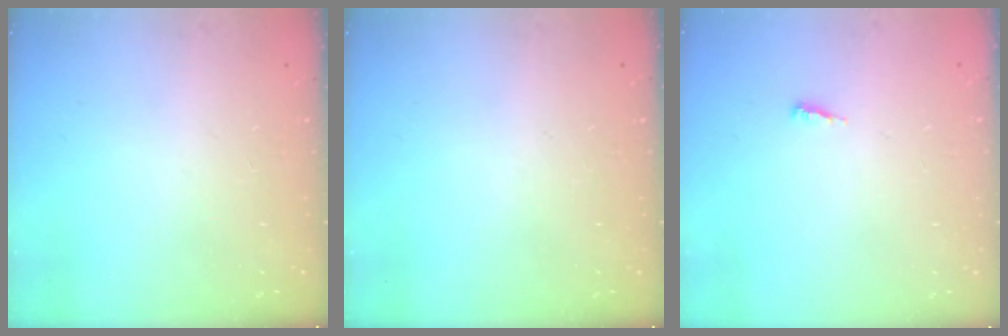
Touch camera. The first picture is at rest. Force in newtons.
{"total": 0.0}
{"total": 3.1, "press": 3.1, "slide": 0.3}